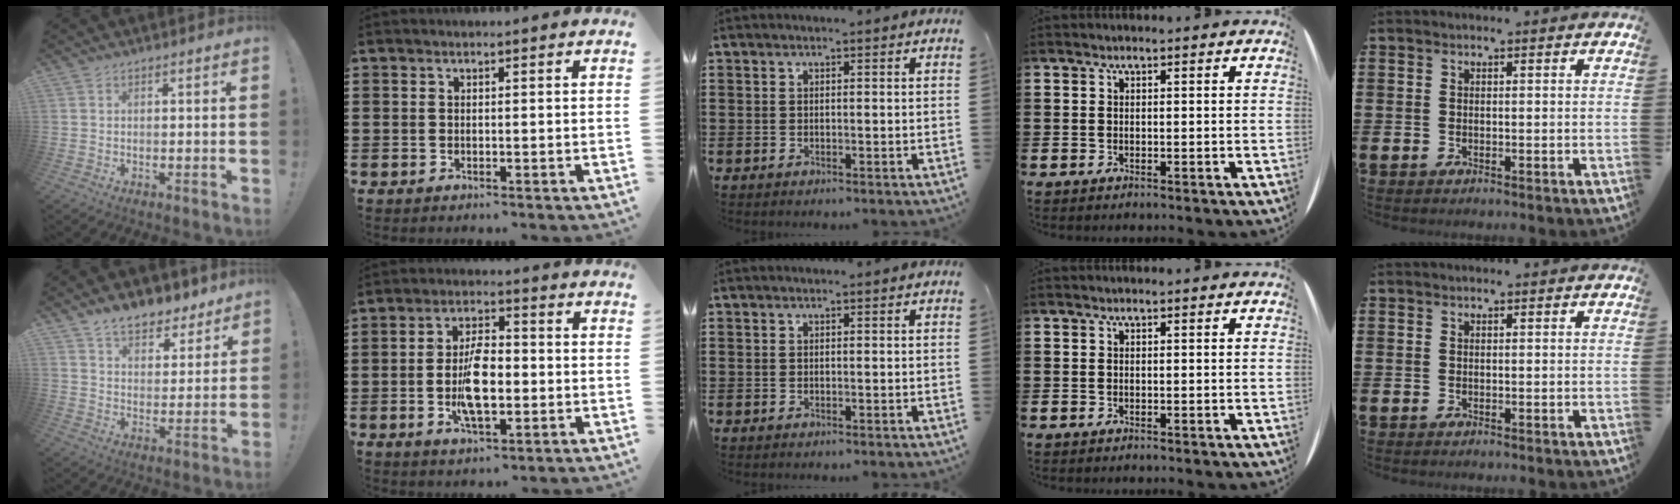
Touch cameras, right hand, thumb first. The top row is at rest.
{"thumb": {"total": 9.3, "force": [7.5, 4.4, 3.2], "torque": [-0.048, -0.049, 0.141]}, "index": {"total": 8.1, "force": [-1.4, 3.7, 7.1], "torque": [-0.134, 0.001, -0.028]}}